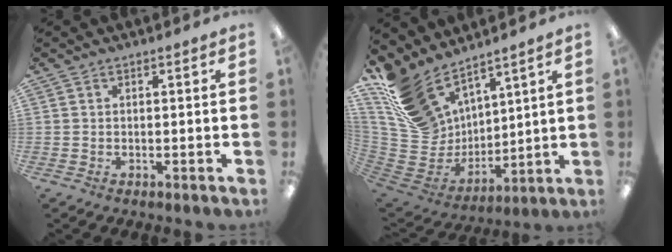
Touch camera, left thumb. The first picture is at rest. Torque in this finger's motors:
{"motor_torque": [0.26, 0.27, 1.38, -1.39, 0.22]}